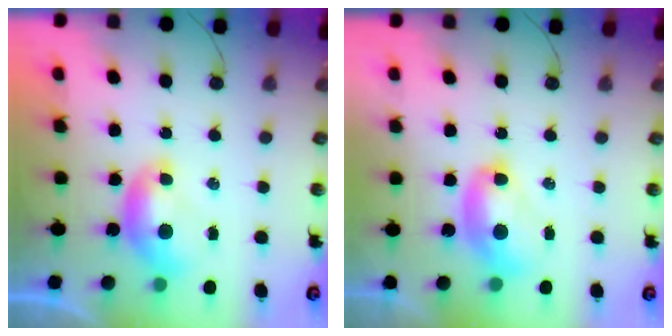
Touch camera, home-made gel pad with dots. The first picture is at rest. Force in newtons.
{"total": 2.7, "press": 2.7, "slide": 0.1}